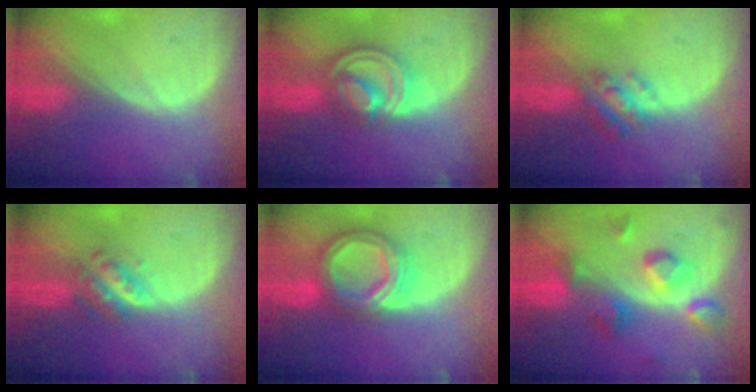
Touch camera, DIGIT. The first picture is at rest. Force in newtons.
{"total": 8.1, "press": 7.0, "slide": 4.2}
{"total": 4.8, "press": 4.5, "slide": 1.7}
{"total": 4.9, "press": 4.5, "slide": 2.1}
{"total": 8.1, "press": 8.0, "slide": 0.6}
{"total": 7.4, "press": 7.4, "slide": 0.8}